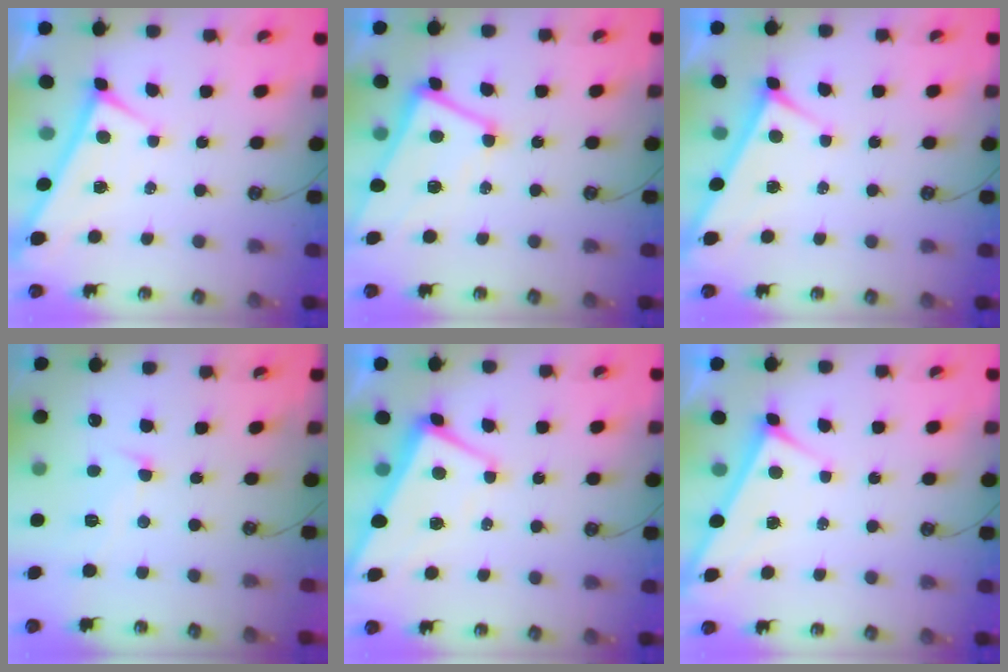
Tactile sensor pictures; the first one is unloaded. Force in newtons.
{"total": 1.2, "press": 0.9, "slide": 0.9}
{"total": 4.6, "press": 4.5, "slide": 0.2}
{"total": 1.7, "press": 1.5, "slide": 0.9}
{"total": 1.0, "press": 0.5, "slide": 0.9}
{"total": 3.0, "press": 3.0, "slide": 0.2}